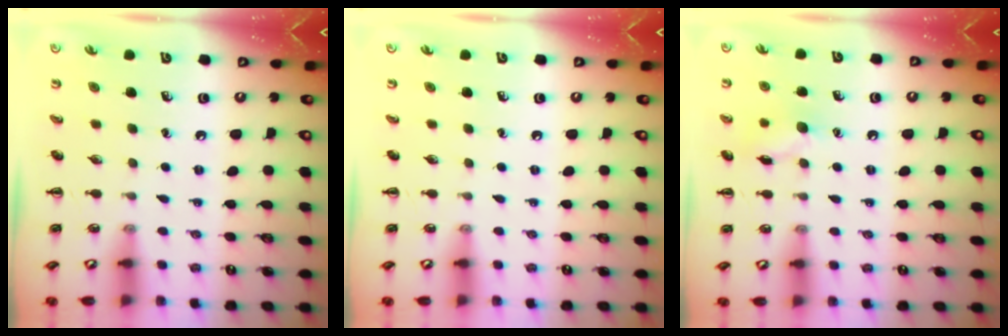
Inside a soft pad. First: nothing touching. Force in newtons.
{"total": 0.0}
{"total": 8.1, "press": 8.0, "slide": 0.6}